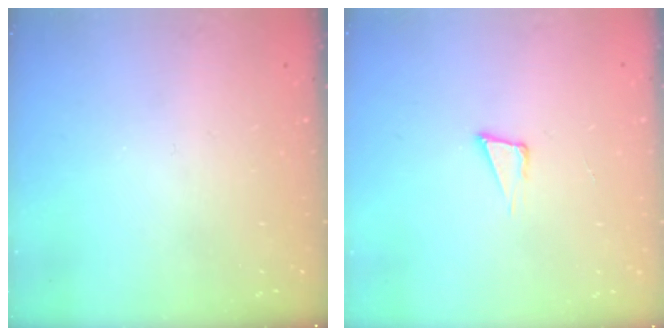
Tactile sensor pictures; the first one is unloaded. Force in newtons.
{"total": 4.0, "press": 2.8, "slide": 2.9}